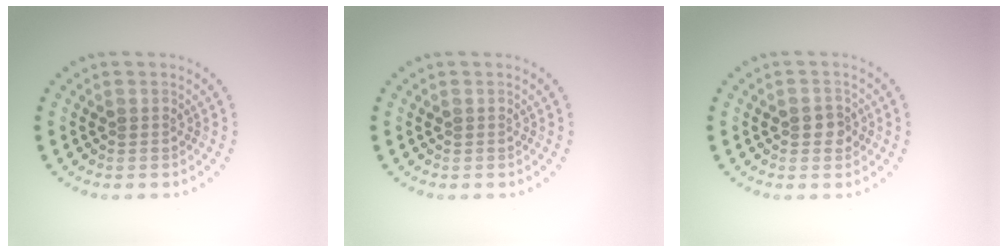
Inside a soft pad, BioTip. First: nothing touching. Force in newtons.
{"total": 0.0}
{"total": 1.7, "press": 1.6, "slide": 0.3}